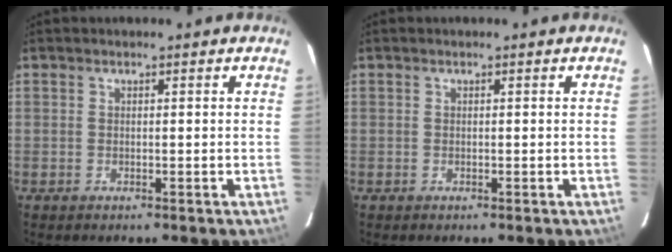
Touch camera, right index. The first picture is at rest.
{"total": 0.0}